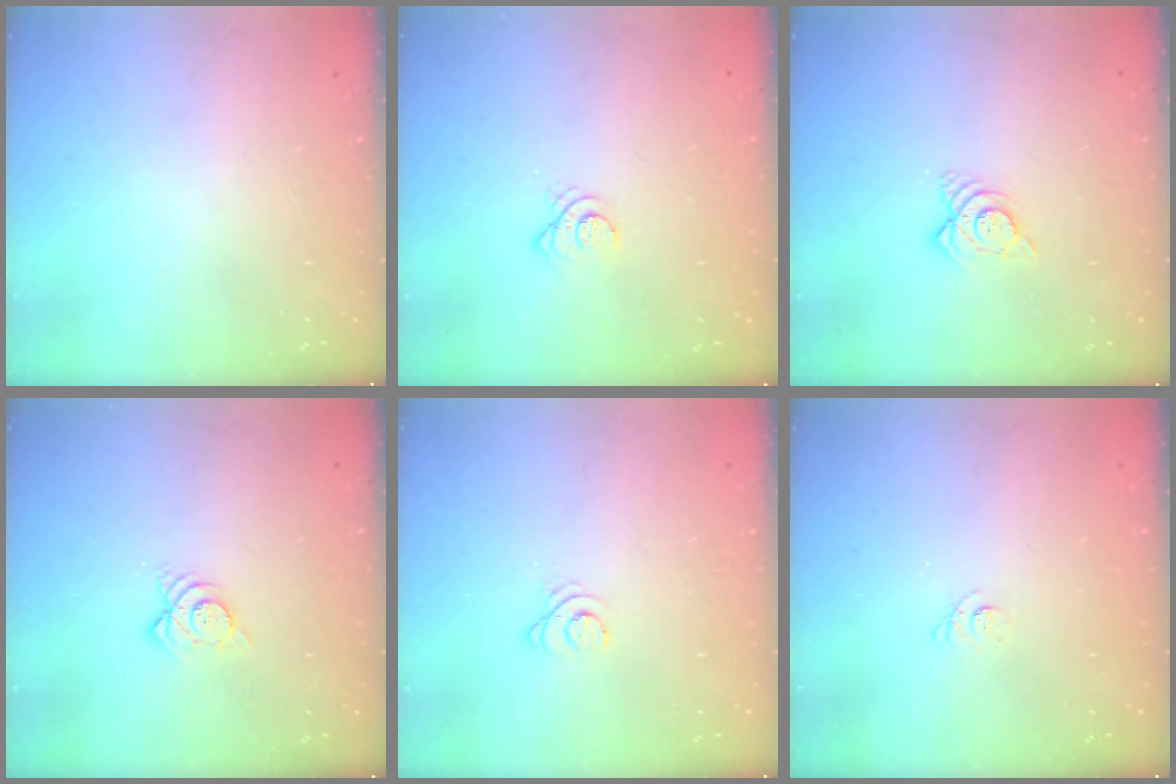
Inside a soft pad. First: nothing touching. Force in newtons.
{"total": 3.5, "press": 3.5, "slide": 0.5}
{"total": 7.2, "press": 7.2, "slide": 0.6}
{"total": 5.7, "press": 5.7, "slide": 0.1}
{"total": 2.4, "press": 2.4, "slide": 0.3}
{"total": 2.3, "press": 2.2, "slide": 0.2}